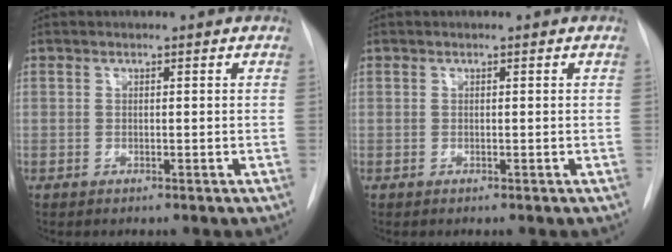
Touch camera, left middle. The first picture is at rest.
{"total": 0.0}